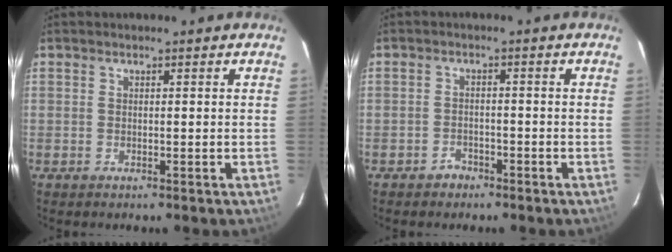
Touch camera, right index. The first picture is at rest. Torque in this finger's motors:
{"motor_torque": [0.05, 0.00, 0.00, 0.00]}